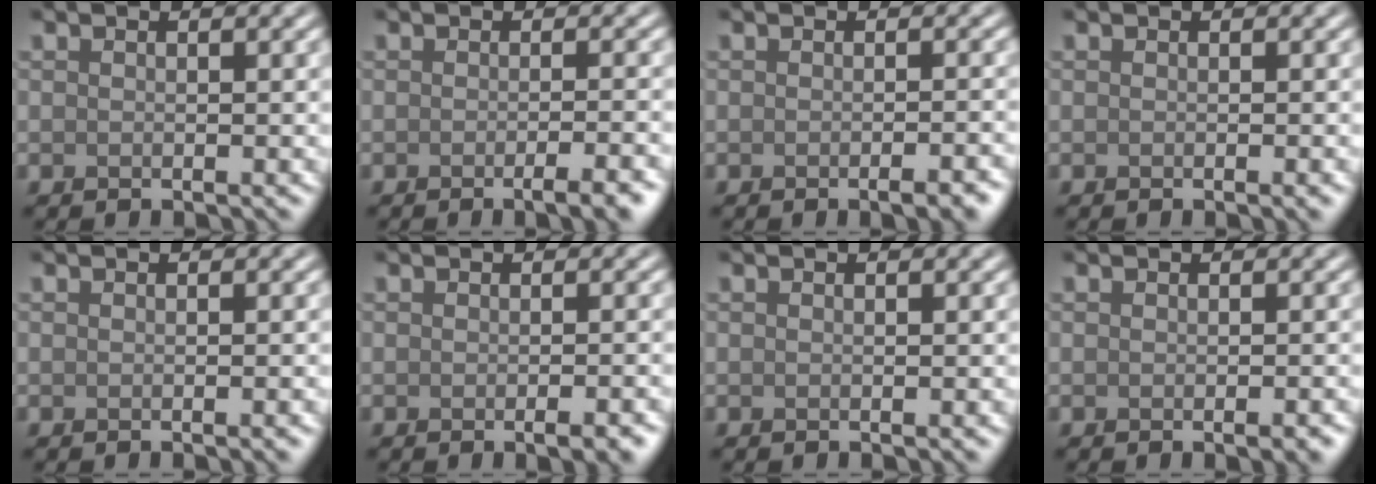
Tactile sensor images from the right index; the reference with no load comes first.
{"total": 3.3, "force": [-1.6, 0.9, 2.7], "torque": [-0.022, 0.004, -0.024]}
{"total": 2.4, "force": [-1.1, 0.6, 2.0], "torque": [-0.022, 0.000, -0.016]}
{"total": 0.8, "force": [-0.2, 0.2, 0.8], "torque": [-0.007, 0.000, -0.003]}
{"total": 1.0, "force": [-0.3, 0.3, 0.9], "torque": [-0.007, 0.001, -0.006]}
{"total": 2.1, "force": [-0.9, 0.5, 1.9], "torque": [-0.021, -0.001, -0.012]}
{"total": 0.0}
{"total": 1.2, "force": [-0.6, 0.3, 1.1], "torque": [-0.014, -0.002, -0.006]}